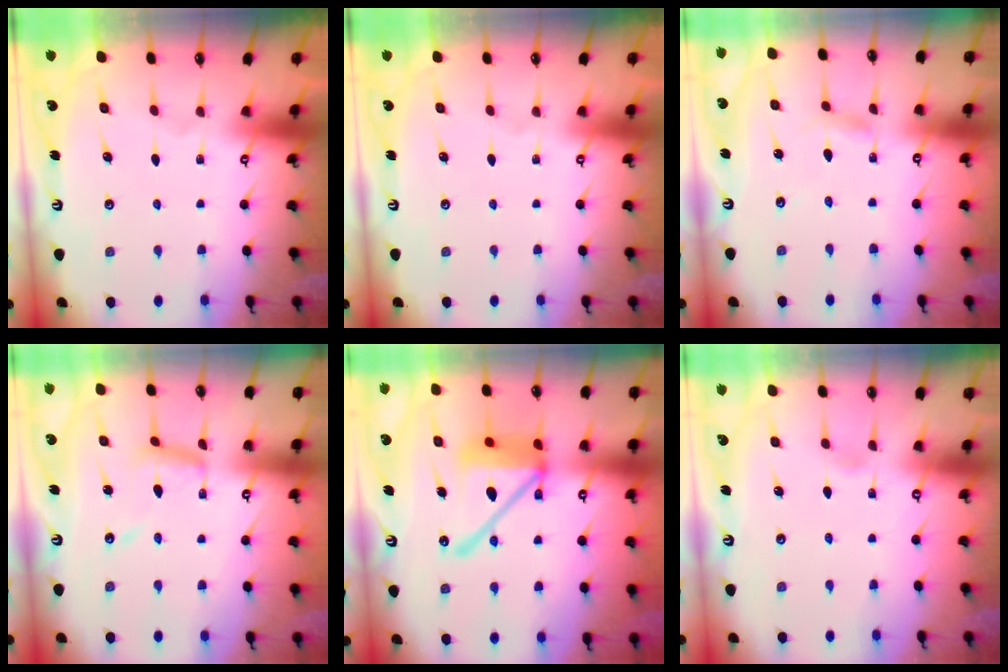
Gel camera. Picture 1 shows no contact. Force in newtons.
{"total": 0.0}
{"total": 2.5, "press": 2.5, "slide": 0.3}
{"total": 9.6, "press": 9.6, "slide": 0.7}
{"total": 17.5, "press": 17.4, "slide": 2.1}
{"total": 2.0, "press": 2.0, "slide": 0.3}